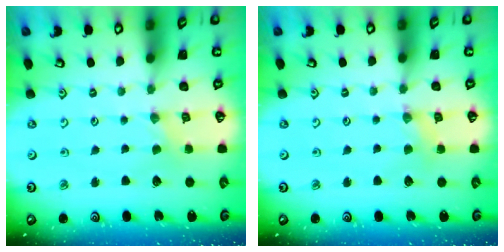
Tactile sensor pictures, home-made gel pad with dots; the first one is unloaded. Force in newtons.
{"total": 2.0, "press": 1.9, "slide": 0.3}